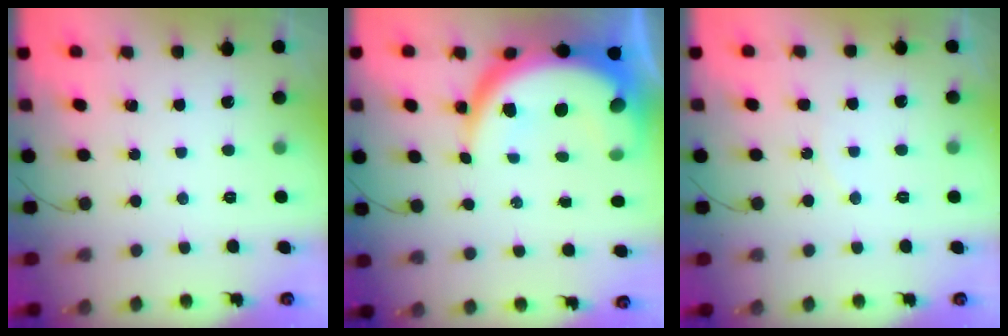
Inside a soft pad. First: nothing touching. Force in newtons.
{"total": 14.2, "press": 14.2, "slide": 1.3}
{"total": 4.8, "press": 4.8, "slide": 0.6}